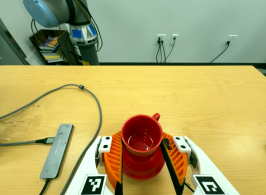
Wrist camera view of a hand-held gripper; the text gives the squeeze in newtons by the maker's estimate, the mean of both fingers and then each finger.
{"total": 5.3, "left": 5.5, "right": 5.2}